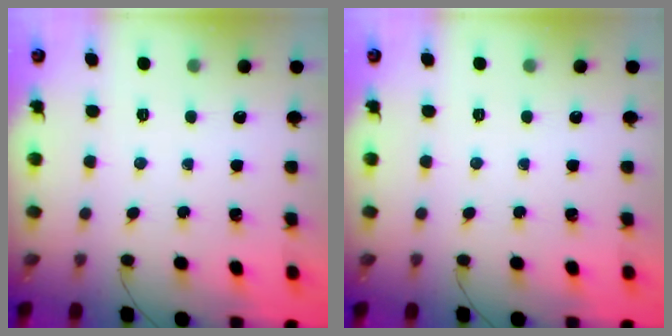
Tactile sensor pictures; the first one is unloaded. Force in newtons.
{"total": 0.0}